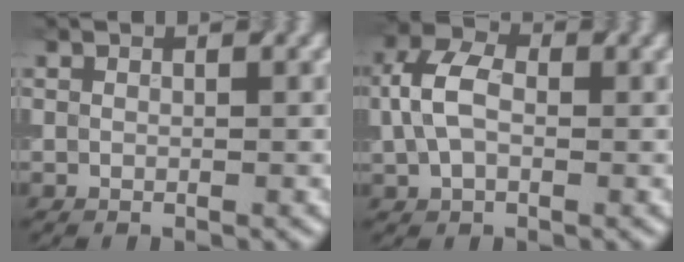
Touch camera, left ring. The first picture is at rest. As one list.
[{"total": 4.8, "force": [0.1, 3.1, 3.7], "torque": [-0.086, 0.015, 0.001]}]